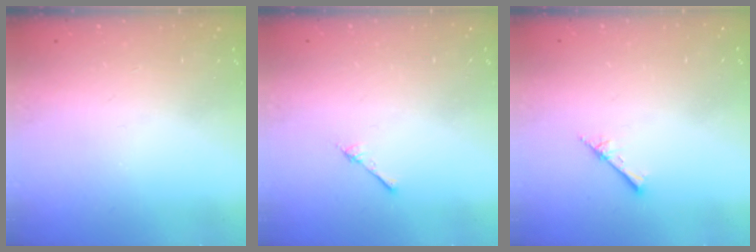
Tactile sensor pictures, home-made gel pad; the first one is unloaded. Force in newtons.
{"total": 2.4, "press": 2.4, "slide": 0.3}
{"total": 2.4, "press": 2.4, "slide": 0.3}